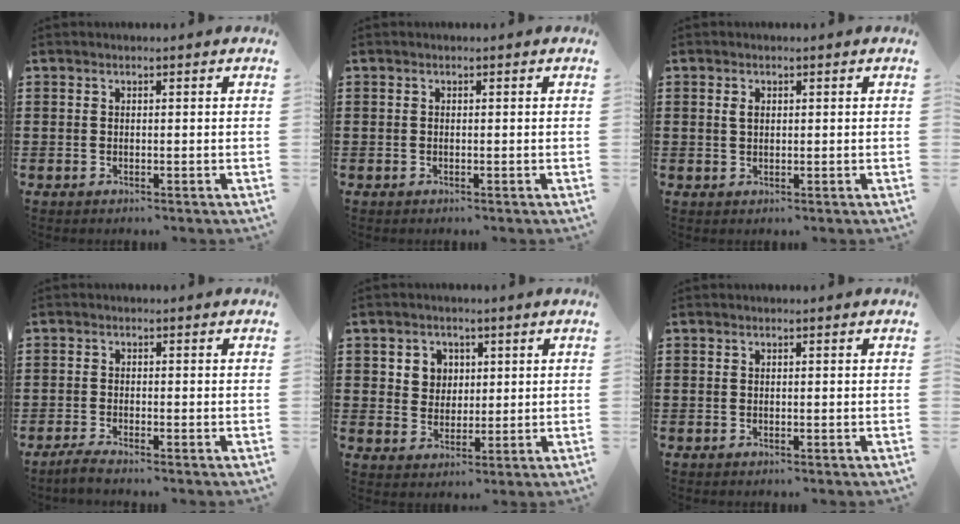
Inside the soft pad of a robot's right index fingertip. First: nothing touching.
{"total": 0.0}
{"total": 1.5, "force": [0.4, 0.9, 1.1], "torque": [-0.025, 0.006, 0.006]}
{"total": 1.6, "force": [-1.5, -0.2, 0.4], "torque": [-0.009, 0.001, -0.029]}
{"total": 4.0, "force": [1.4, 3.7, 0.7], "torque": [-0.032, 0.014, 0.024]}
{"total": 0.0}